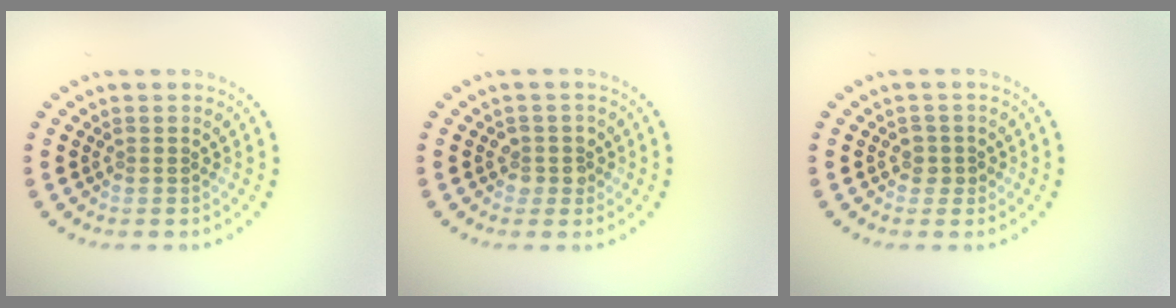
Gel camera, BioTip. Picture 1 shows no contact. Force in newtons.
{"total": 1.5, "press": 1.4, "slide": 0.5}
{"total": 1.4, "press": 1.2, "slide": 0.7}